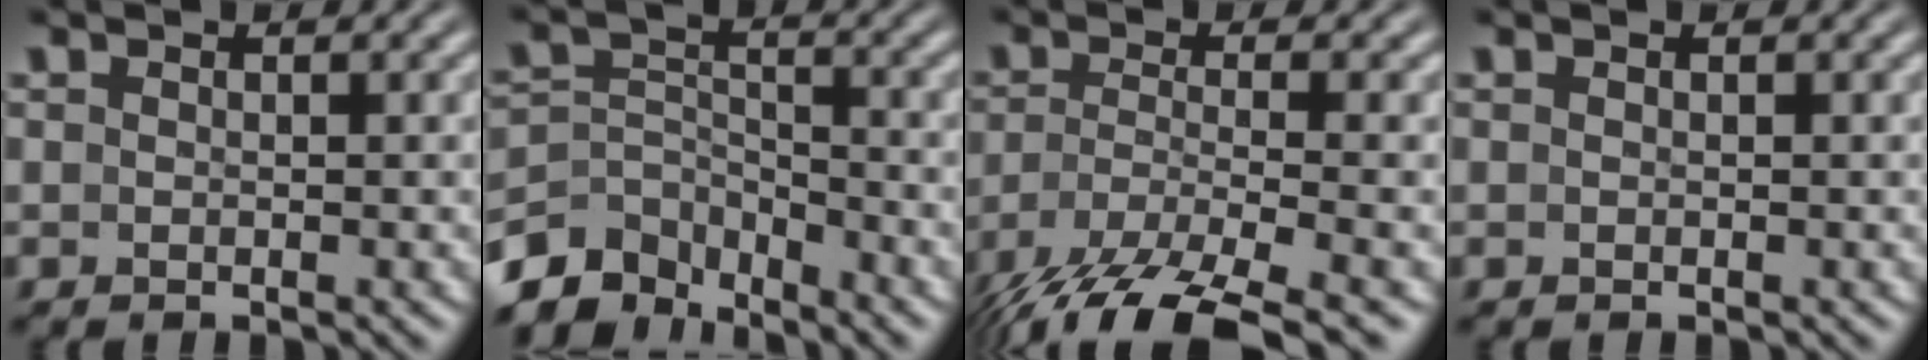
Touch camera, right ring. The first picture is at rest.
{"total": 7.4, "force": [-5.2, 4.4, 2.9], "torque": [-0.068, -0.045, -0.073]}
{"total": 8.5, "force": [-5.6, 3.1, 5.6], "torque": [-0.119, -0.044, -0.061]}
{"total": 0.0}